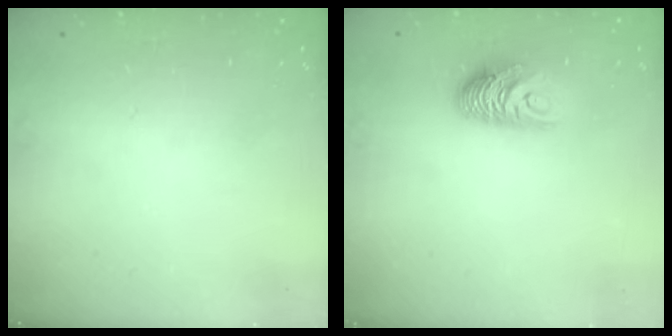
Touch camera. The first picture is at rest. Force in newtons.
{"total": 9.0, "press": 9.0, "slide": 0.3}